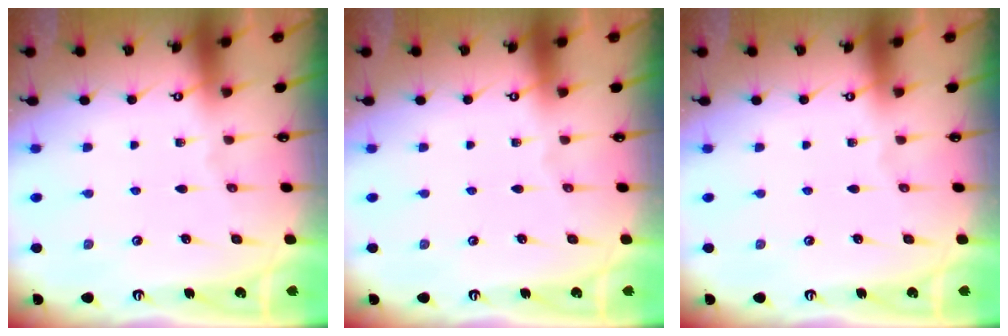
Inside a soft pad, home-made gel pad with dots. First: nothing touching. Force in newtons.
{"total": 0.0}
{"total": 0.0}